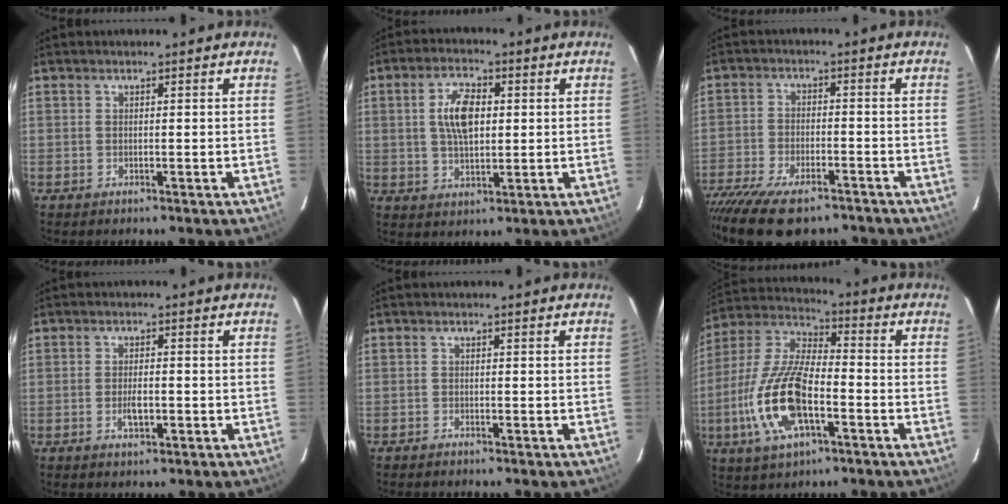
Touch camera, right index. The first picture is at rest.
{"total": 7.9, "force": [1.4, 4.0, 6.7], "torque": [-0.126, 0.010, 0.028]}
{"total": 18.6, "force": [-14.2, 6.7, 10.0], "torque": [-0.220, -0.048, -0.229]}
{"total": 3.3, "force": [-1.1, 1.3, 2.8], "torque": [-0.054, -0.001, -0.017]}
{"total": 0.6, "force": [-0.6, 0.1, 0.0], "torque": [-0.004, 0.003, -0.012]}
{"total": 17.1, "force": [-5.7, 6.7, 14.7], "torque": [-0.317, -0.008, -0.111]}